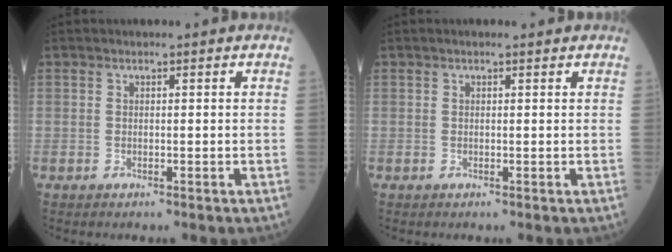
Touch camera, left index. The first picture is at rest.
{"total": 0.7, "force": [0.5, 0.1, 0.4], "torque": [-0.009, 0.004, 0.006]}